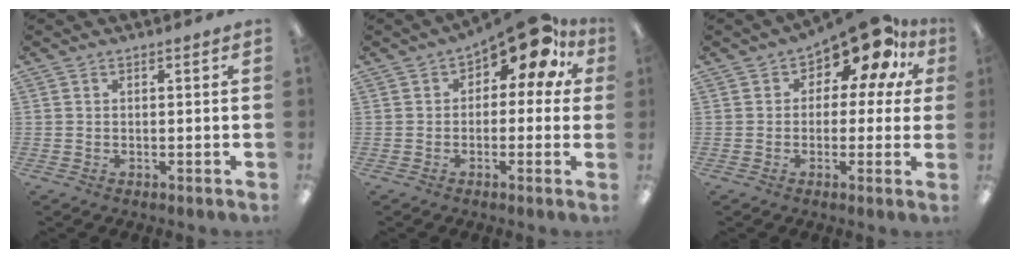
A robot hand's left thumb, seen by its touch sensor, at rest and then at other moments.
{"total": 11.6, "force": [7.0, 5.2, 7.6], "torque": [-0.105, -0.038, 0.117]}
{"total": 12.7, "force": [8.7, 5.6, 7.4], "torque": [-0.116, -0.057, 0.151]}